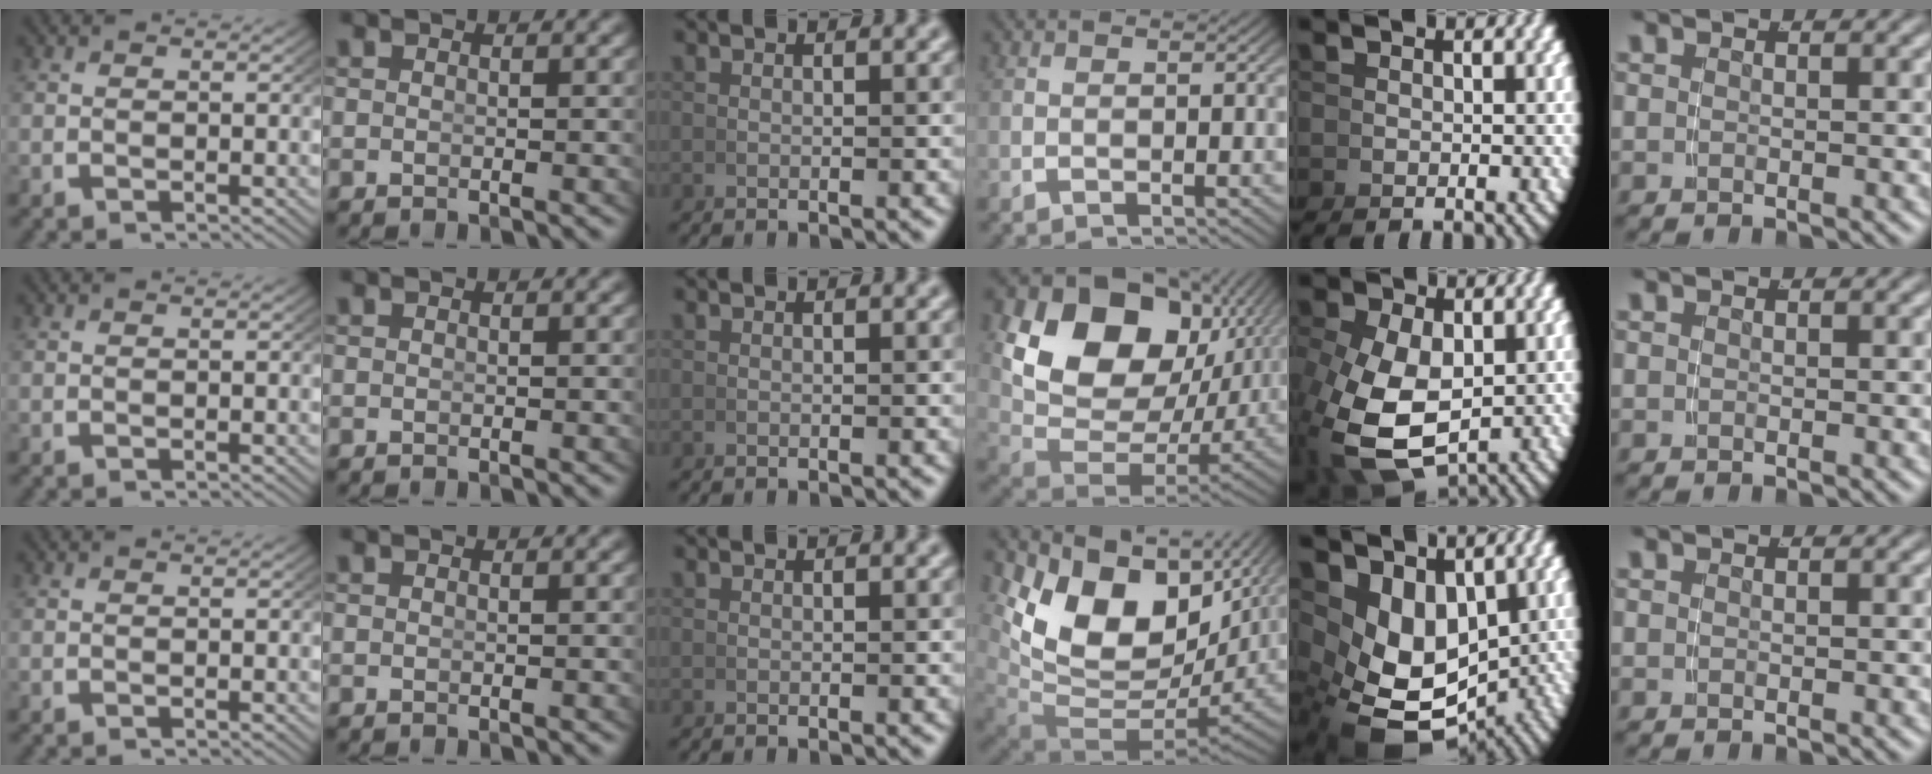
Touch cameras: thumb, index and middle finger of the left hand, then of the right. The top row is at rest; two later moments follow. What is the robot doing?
{"motion": "grasp_and_lifting", "object": "coin"}